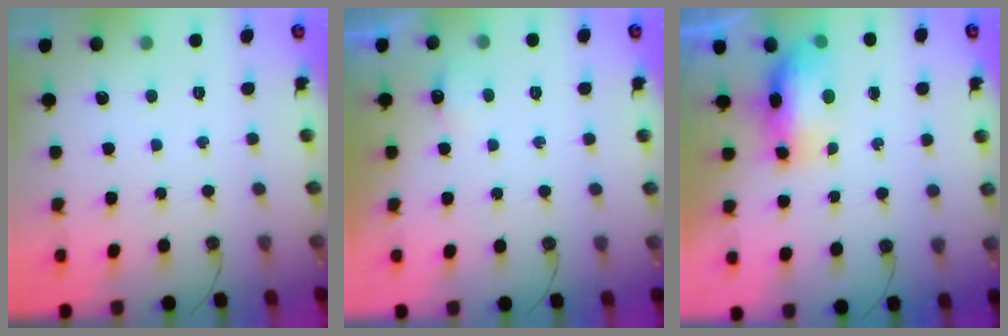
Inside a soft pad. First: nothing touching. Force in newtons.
{"total": 4.1, "press": 4.0, "slide": 1.0}
{"total": 13.4, "press": 10.4, "slide": 8.4}